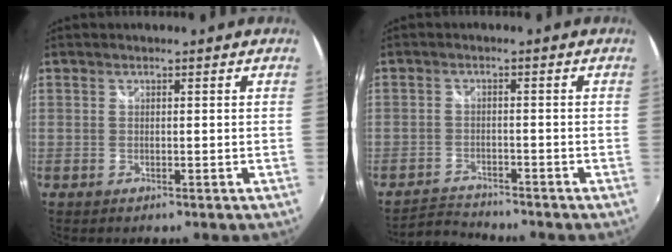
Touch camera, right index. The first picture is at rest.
{"total": 4.1, "force": [-4.1, 0.7, -0.3], "torque": [-0.014, 0.006, -0.080]}